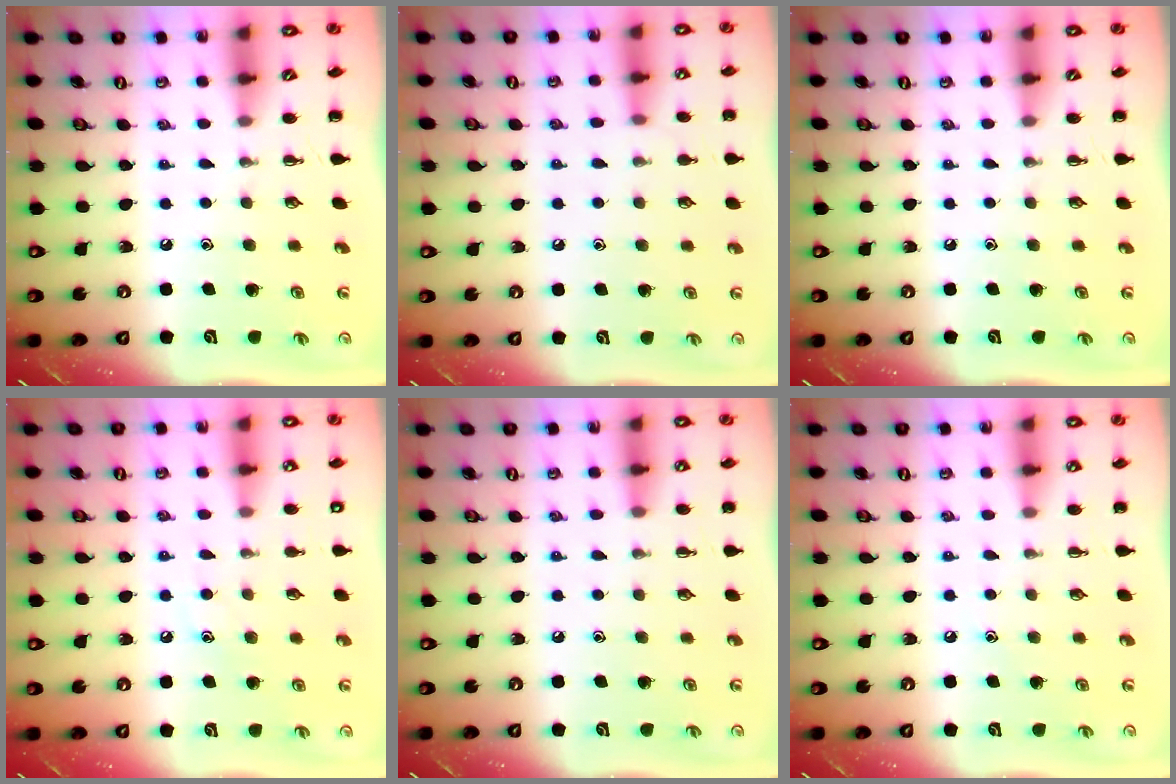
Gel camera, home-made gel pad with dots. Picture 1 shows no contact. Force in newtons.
{"total": 5.7, "press": 5.5, "slide": 1.7}
{"total": 0.0}
{"total": 8.5, "press": 8.4, "slide": 1.7}
{"total": 5.6, "press": 5.3, "slide": 1.7}
{"total": 4.7, "press": 4.5, "slide": 1.4}